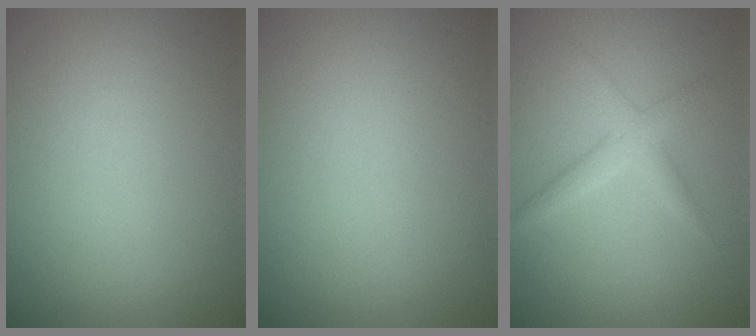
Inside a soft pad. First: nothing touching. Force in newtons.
{"total": 0.0}
{"total": 2.2, "press": 2.2, "slide": 0.1}